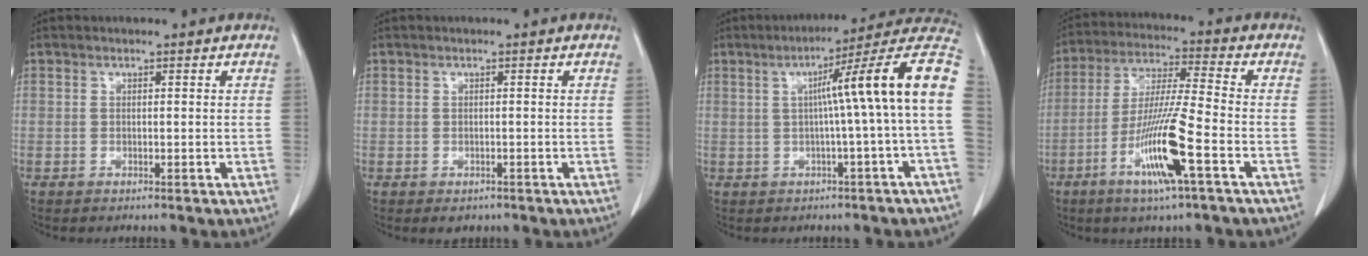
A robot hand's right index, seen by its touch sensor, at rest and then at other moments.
{"total": 1.5, "force": [-0.9, 1.1, 0.5], "torque": [-0.007, 0.000, -0.005]}
{"total": 13.9, "force": [1.0, -1.6, 13.8], "torque": [-0.176, 0.033, 0.007]}
{"total": 12.8, "force": [-5.3, -0.3, 11.6], "torque": [-0.231, -0.017, -0.103]}